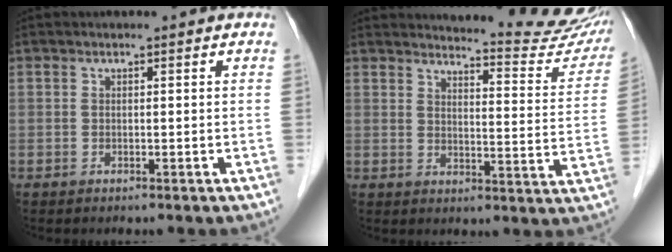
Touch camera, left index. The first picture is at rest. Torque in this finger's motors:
{"motor_torque": [0.83, -0.95, 0.31, 0.01]}